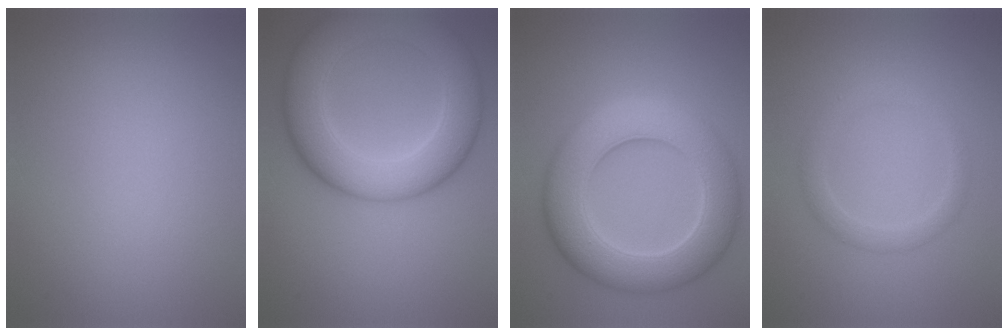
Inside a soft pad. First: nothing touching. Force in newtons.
{"total": 9.3, "press": 9.3, "slide": 0.3}
{"total": 9.1, "press": 9.1, "slide": 0.5}
{"total": 2.0, "press": 2.0, "slide": 0.1}